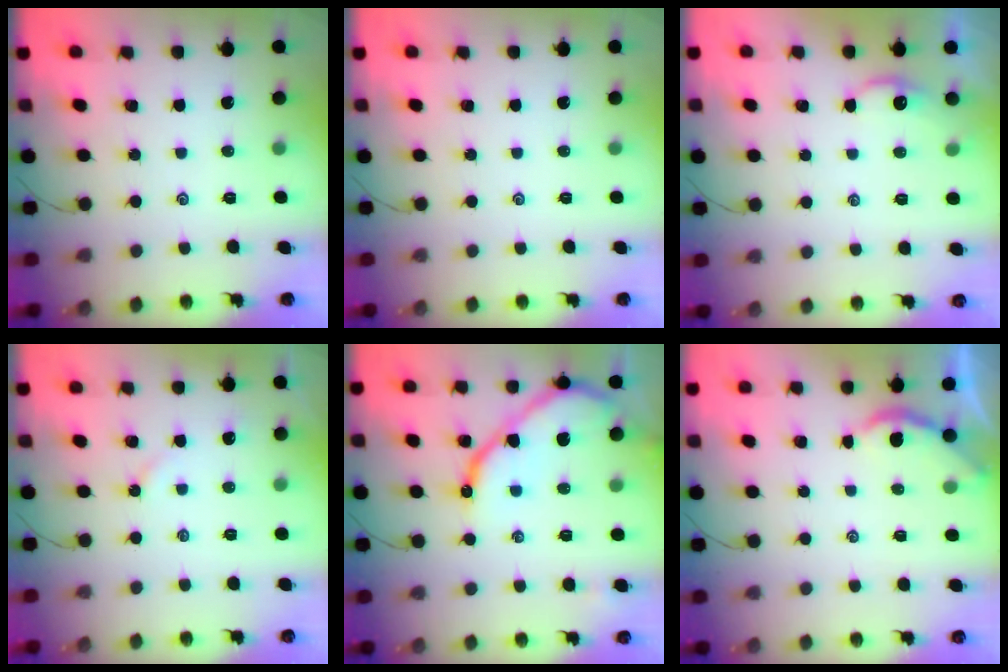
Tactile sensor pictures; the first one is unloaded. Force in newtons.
{"total": 0.0}
{"total": 2.6, "press": 2.6, "slide": 0.3}
{"total": 2.7, "press": 2.7, "slide": 0.5}
{"total": 12.3, "press": 12.2, "slide": 1.5}
{"total": 2.3, "press": 2.2, "slide": 0.3}